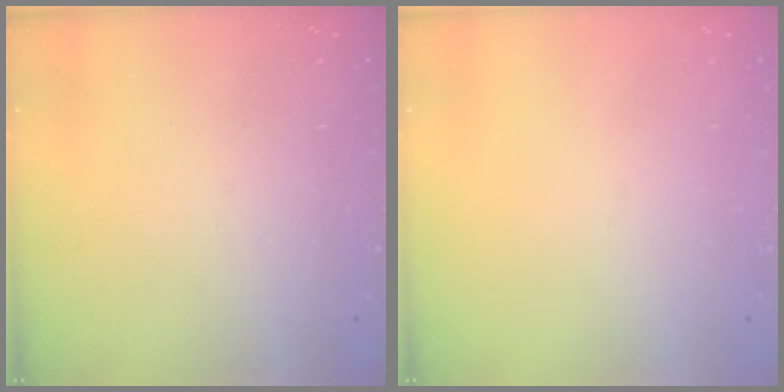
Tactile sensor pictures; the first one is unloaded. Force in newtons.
{"total": 0.0}